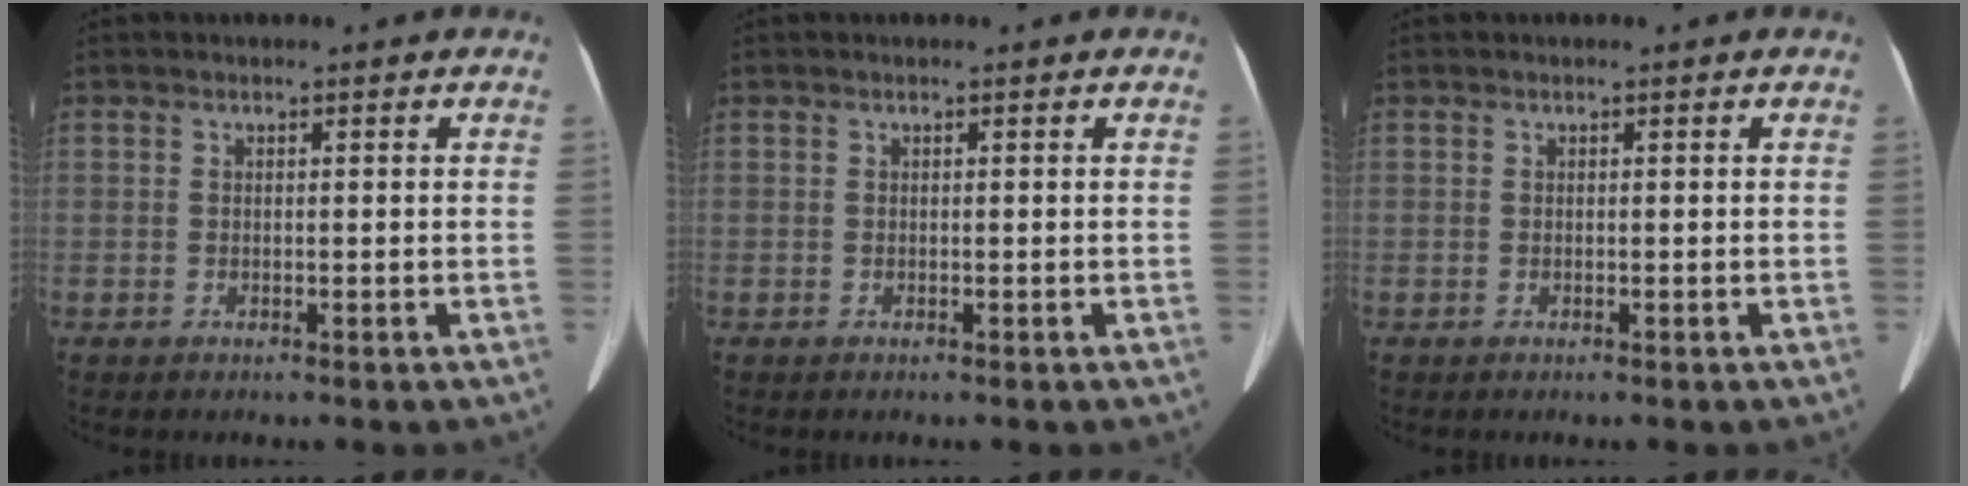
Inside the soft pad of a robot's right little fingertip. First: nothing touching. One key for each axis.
{"total": 0.0}
{"total": 0.0}